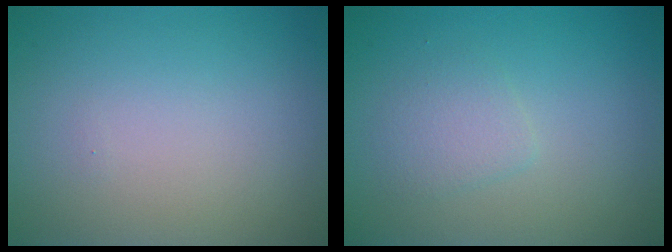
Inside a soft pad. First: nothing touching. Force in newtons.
{"total": 1.8, "press": 1.8, "slide": 0.0}